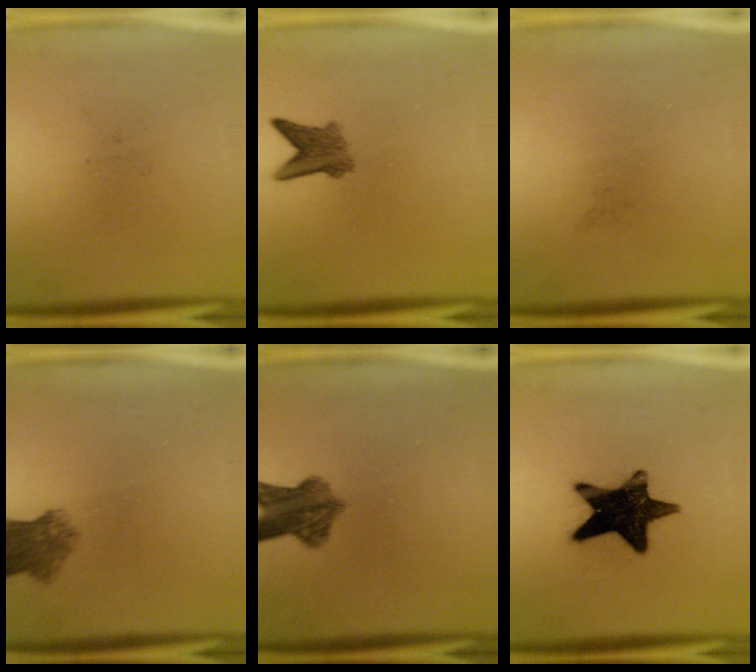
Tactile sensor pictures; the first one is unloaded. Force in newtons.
{"total": 3.9}
{"total": 0.0}
{"total": 5.5}
{"total": 6.8}
{"total": 16.4}